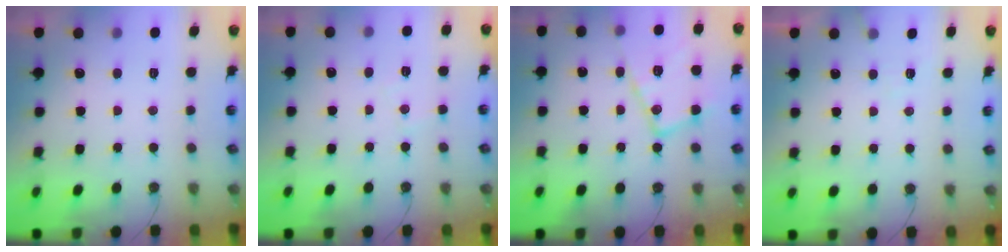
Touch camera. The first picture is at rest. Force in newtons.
{"total": 4.5, "press": 4.4, "slide": 0.6}
{"total": 16.4, "press": 16.3, "slide": 1.6}
{"total": 3.7, "press": 3.7, "slide": 0.5}